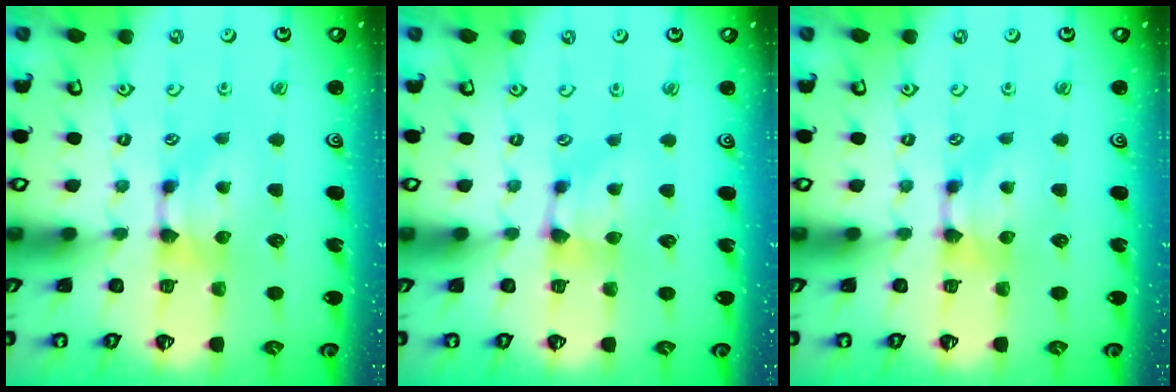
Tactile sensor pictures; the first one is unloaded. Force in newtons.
{"total": 0.6, "press": 0.4, "slide": 0.4}
{"total": 0.0}